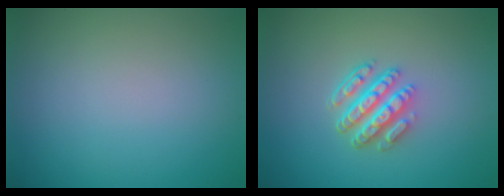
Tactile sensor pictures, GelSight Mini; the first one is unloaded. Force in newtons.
{"total": 4.7, "press": 3.5, "slide": 3.1}